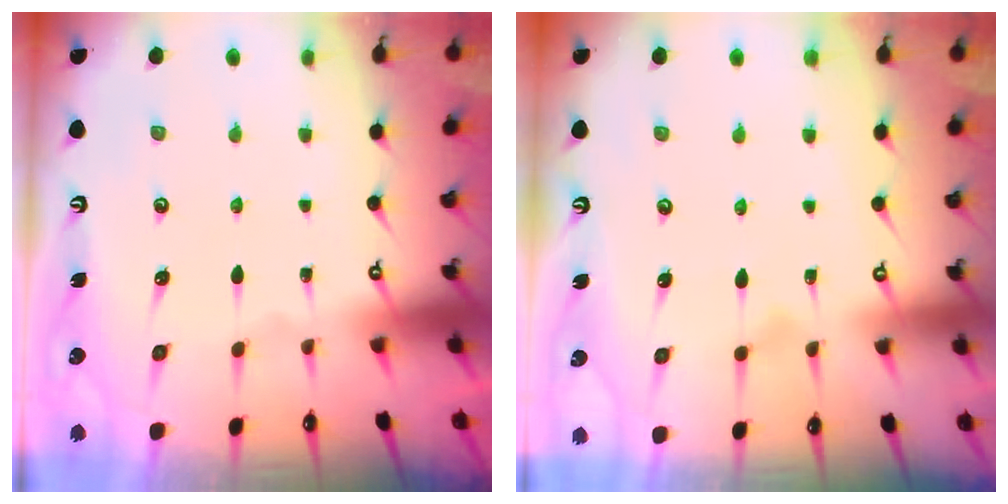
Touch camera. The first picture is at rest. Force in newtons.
{"total": 6.0, "press": 6.0, "slide": 0.3}